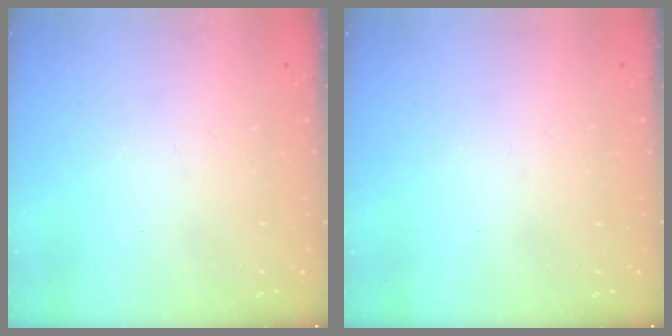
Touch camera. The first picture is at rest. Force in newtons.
{"total": 0.0}